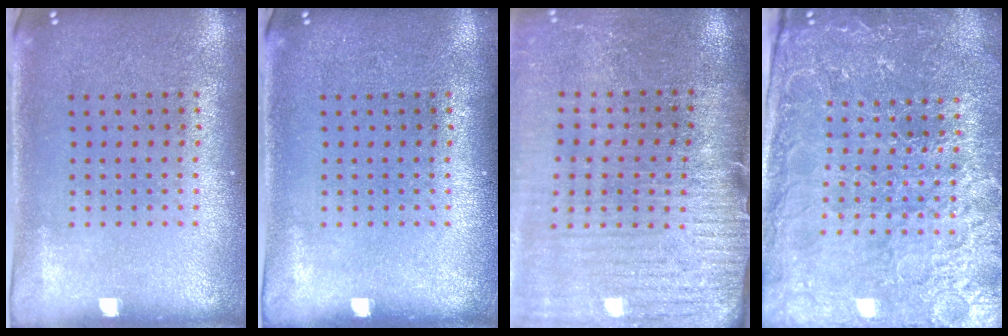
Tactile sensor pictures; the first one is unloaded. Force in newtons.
{"total": 0.0}
{"total": 3.8, "press": 3.3, "slide": 1.9}
{"total": 4.7, "press": 4.4, "slide": 1.5}